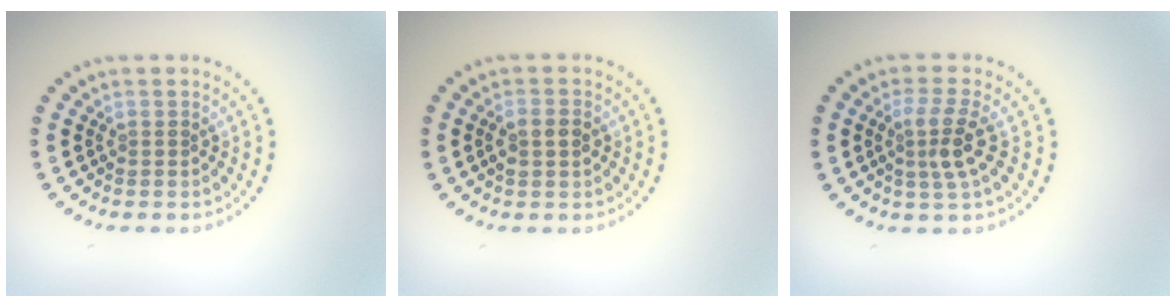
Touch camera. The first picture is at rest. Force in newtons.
{"total": 1.9, "press": 1.9, "slide": 0.1}
{"total": 2.9, "press": 2.4, "slide": 1.6}